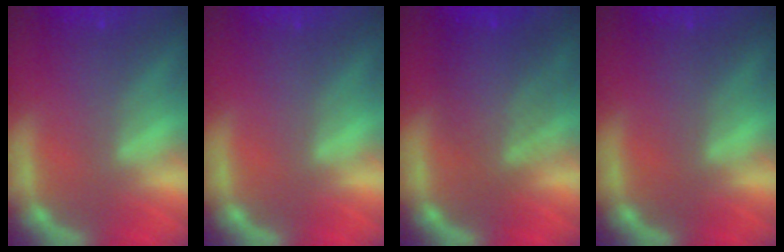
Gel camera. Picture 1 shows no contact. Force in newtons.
{"total": 0.0}
{"total": 6.1}
{"total": 0.0}